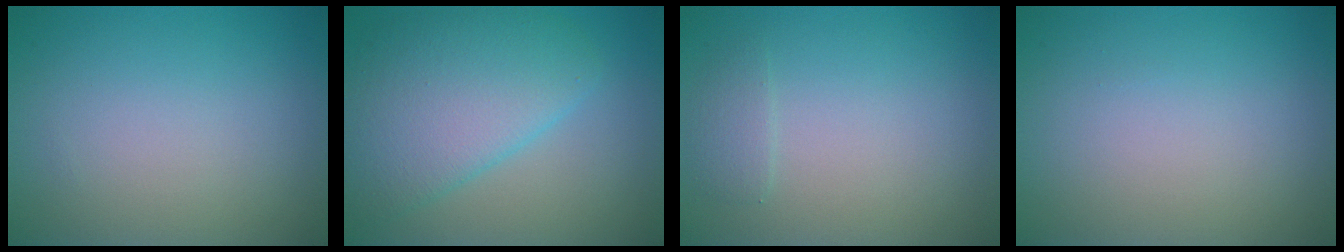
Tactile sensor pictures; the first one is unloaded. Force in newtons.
{"total": 6.8, "press": 6.8, "slide": 0.2}
{"total": 1.1, "press": 1.1, "slide": 0.2}
{"total": 0.0}